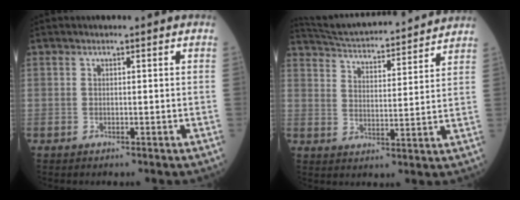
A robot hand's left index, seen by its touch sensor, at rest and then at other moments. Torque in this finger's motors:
{"motor_torque": [0.58, -0.91, -0.08, -0.01]}